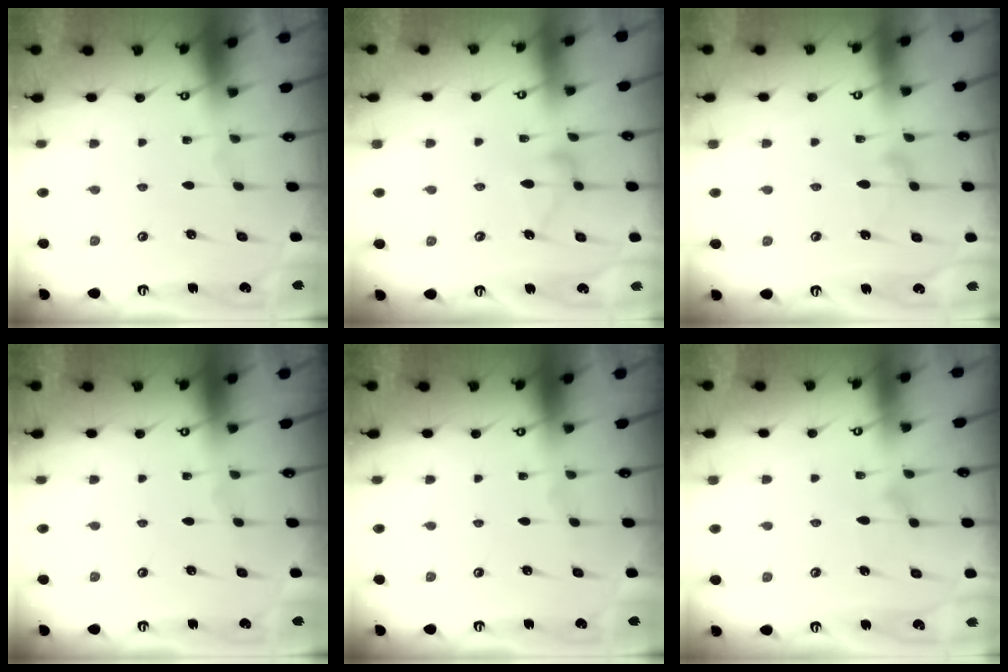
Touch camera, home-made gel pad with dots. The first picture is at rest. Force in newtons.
{"total": 7.9, "press": 7.9, "slide": 0.5}
{"total": 6.8, "press": 6.8, "slide": 0.3}
{"total": 0.0}
{"total": 0.0}
{"total": 9.1, "press": 9.1, "slide": 0.3}